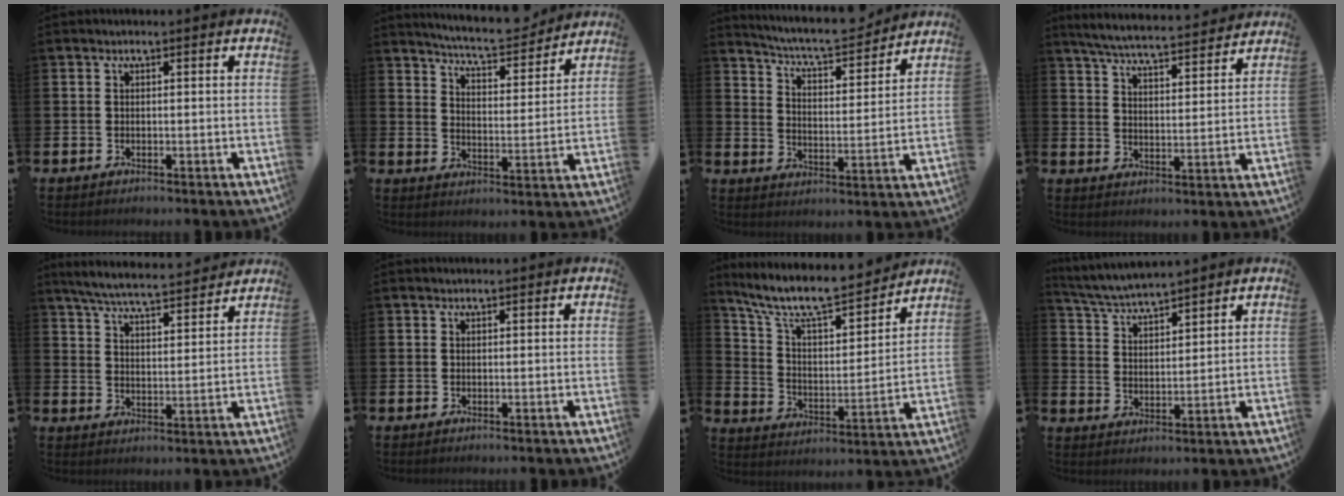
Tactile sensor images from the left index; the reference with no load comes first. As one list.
[{"total": 6.9, "force": [6.7, 0.6, 1.5], "torque": [-0.052, -0.045, 0.117]}, {"total": 7.2, "force": [6.9, 1.0, 1.9], "torque": [-0.064, -0.050, 0.117]}, {"total": 6.1, "force": [5.9, 0.4, 1.4], "torque": [-0.056, -0.040, 0.103]}, {"total": 6.5, "force": [6.3, 0.4, 1.9], "torque": [-0.064, -0.038, 0.109]}, {"total": 0.6, "force": [0.6, 0.1, 0.1], "torque": [0.005, -0.002, 0.009]}, {"total": 10.1, "force": [9.0, 2.3, 4.1], "torque": [-0.116, -0.060, 0.152]}, {"total": 5.1, "force": [5.1, 0.1, 0.6], "torque": [-0.038, -0.030, 0.091]}]